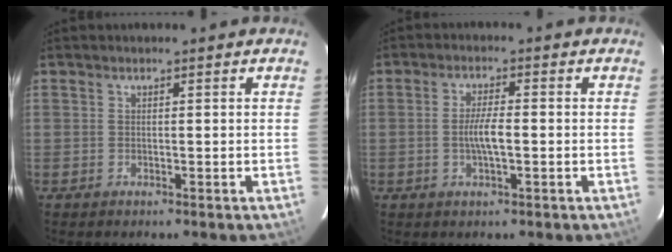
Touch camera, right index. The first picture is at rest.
{"total": 4.4, "force": [-0.8, 0.8, 4.3], "torque": [-0.079, 0.000, -0.014]}